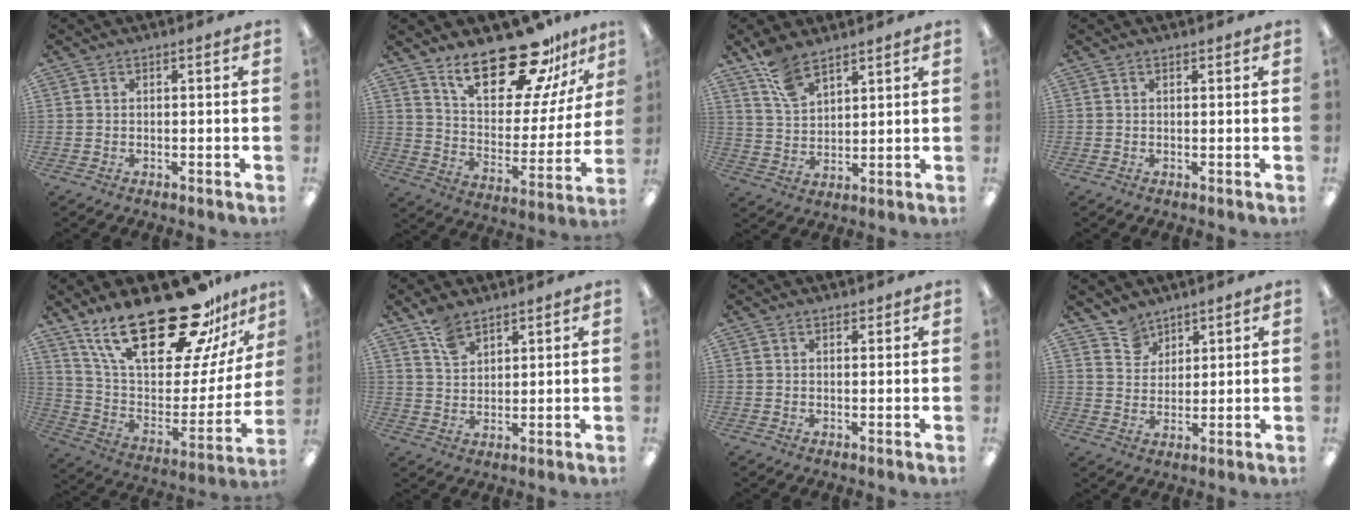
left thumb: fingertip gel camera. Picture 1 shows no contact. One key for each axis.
{"total": 21.9, "fx": 16.5, "fy": 8.2, "fz": 11.9, "tx": -0.182, "ty": -0.110, "tz": 0.280}
{"total": 8.9, "fx": 6.7, "fy": 4.0, "fz": 4.2, "tx": -0.087, "ty": -0.026, "tz": 0.126}
{"total": 0.6, "fx": 0.5, "fy": 0.3, "fz": 0.0, "tx": 0.007, "ty": -0.003, "tz": 0.009}
{"total": 29.3, "fx": 20.1, "fy": 10.2, "fz": 18.8, "tx": -0.314, "ty": -0.131, "tz": 0.348}
{"total": 6.8, "fx": 5.2, "fy": 3.5, "fz": 2.5, "tx": -0.048, "ty": -0.021, "tz": 0.099}
{"total": 1.3, "fx": 1.1, "fy": 0.7, "fz": 0.1, "tx": 0.006, "ty": -0.003, "tz": 0.019}
{"total": 6.2, "fx": 5.0, "fy": 3.6, "fz": 0.3, "tx": -0.013, "ty": -0.027, "tz": 0.097}